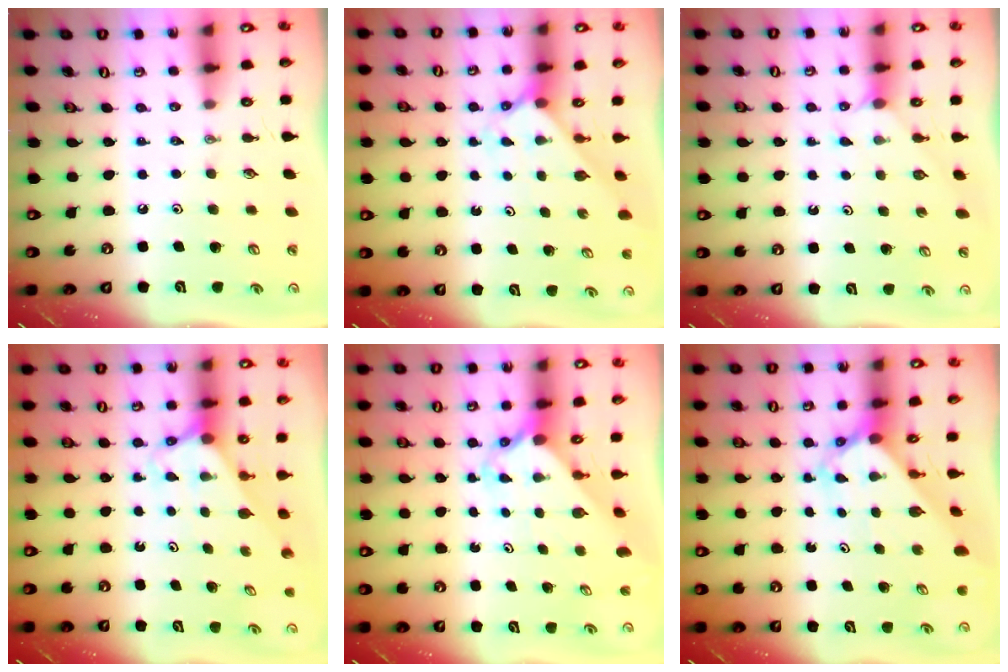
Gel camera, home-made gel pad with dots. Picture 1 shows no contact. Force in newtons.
{"total": 2.3, "press": 2.3, "slide": 0.2}
{"total": 3.7, "press": 3.7, "slide": 0.4}
{"total": 2.6, "press": 2.6, "slide": 0.2}
{"total": 2.4, "press": 2.4, "slide": 0.2}
{"total": 2.7, "press": 2.7, "slide": 0.2}